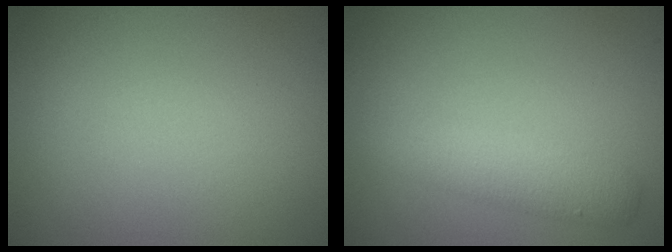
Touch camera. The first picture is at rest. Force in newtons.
{"total": 3.0, "press": 3.0, "slide": 0.1}